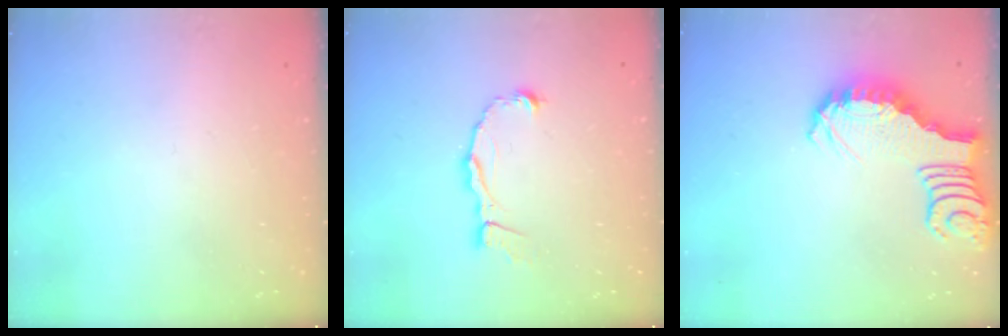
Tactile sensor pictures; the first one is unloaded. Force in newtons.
{"total": 5.1, "press": 5.1, "slide": 0.3}
{"total": 2.8, "press": 2.8, "slide": 0.5}